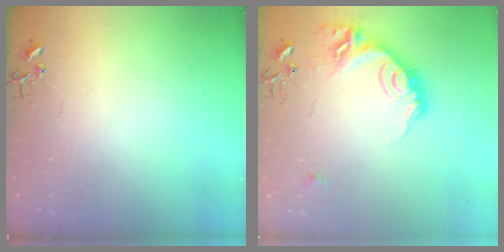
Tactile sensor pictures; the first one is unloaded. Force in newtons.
{"total": 19.2, "press": 19.1, "slide": 1.2}